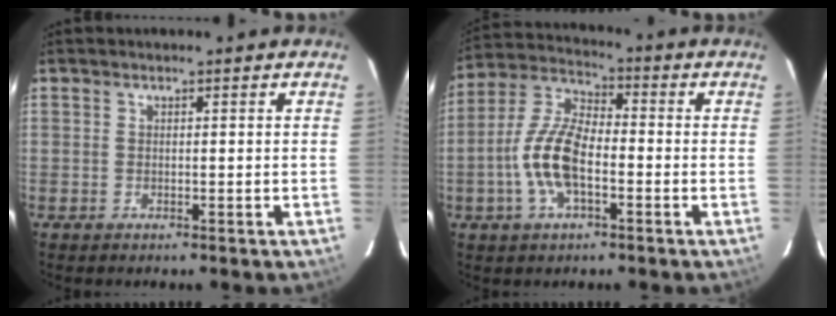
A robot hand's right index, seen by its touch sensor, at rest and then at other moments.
{"total": 11.7, "force": [-3.2, 5.2, 10.0], "torque": [-0.214, 0.008, -0.066]}